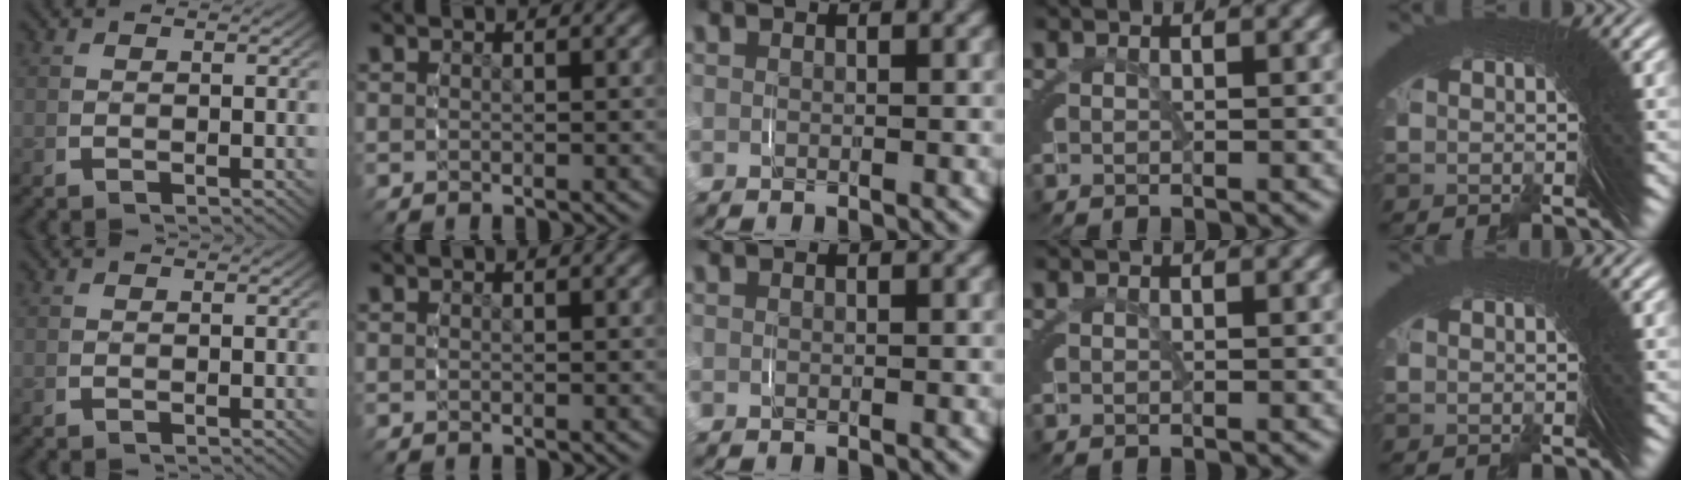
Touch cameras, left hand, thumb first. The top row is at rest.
{}